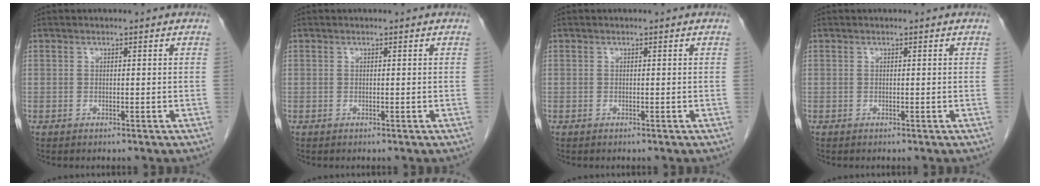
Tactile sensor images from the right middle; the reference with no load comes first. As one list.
[{"total": 0.0}, {"total": 0.0}, {"total": 0.0}]